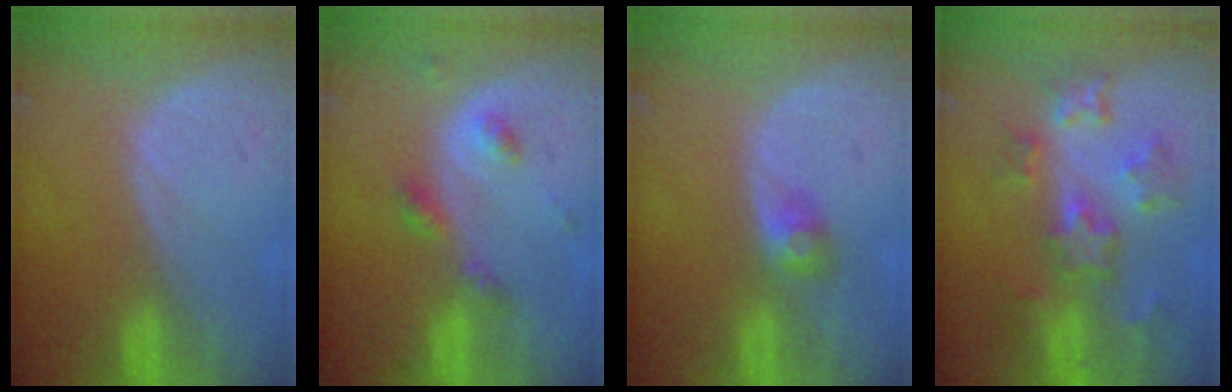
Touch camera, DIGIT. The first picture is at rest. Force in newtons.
{"total": 4.3, "press": 4.1, "slide": 1.3}
{"total": 3.0, "press": 2.6, "slide": 1.4}
{"total": 8.8, "press": 7.9, "slide": 3.8}